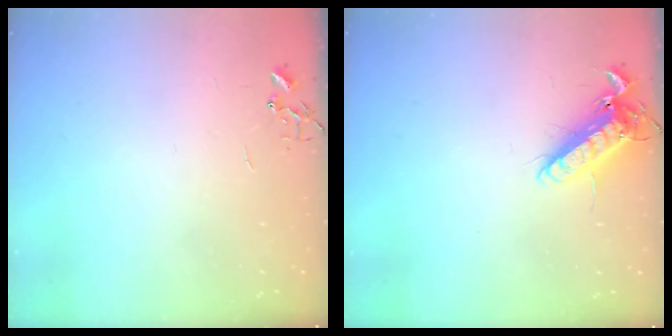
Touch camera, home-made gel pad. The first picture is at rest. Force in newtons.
{"total": 12.8, "press": 12.7, "slide": 1.9}